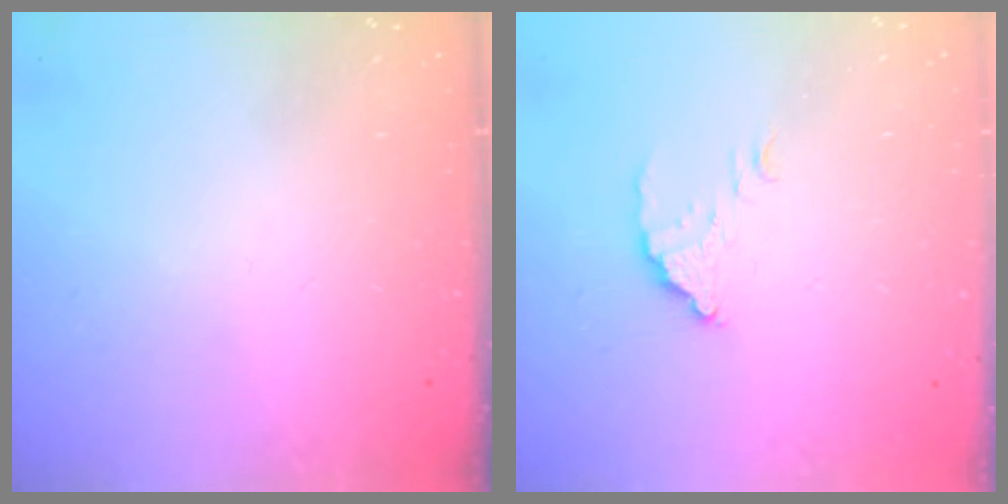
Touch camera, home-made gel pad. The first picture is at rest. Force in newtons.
{"total": 2.2, "press": 2.2, "slide": 0.0}